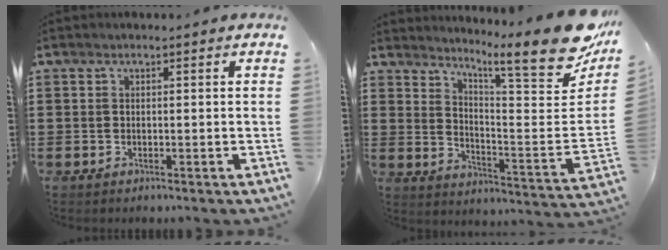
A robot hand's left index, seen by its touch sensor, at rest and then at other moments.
{"total": 11.9, "force": [9.3, 0.6, 7.4], "torque": [-0.125, -0.081, 0.146]}